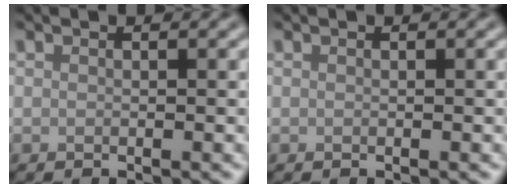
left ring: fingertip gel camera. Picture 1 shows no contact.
{"total": 0.0}